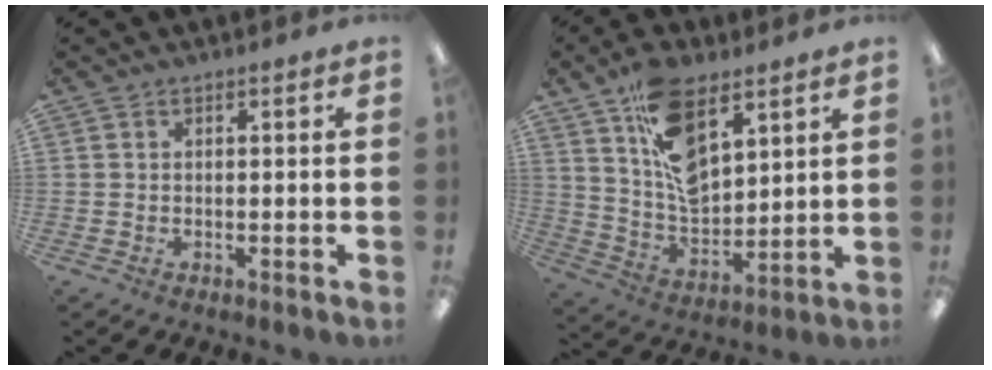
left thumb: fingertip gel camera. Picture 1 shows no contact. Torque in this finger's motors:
{"motor_torque": [2.09, 1.97, 1.60, -1.17, 0.39]}